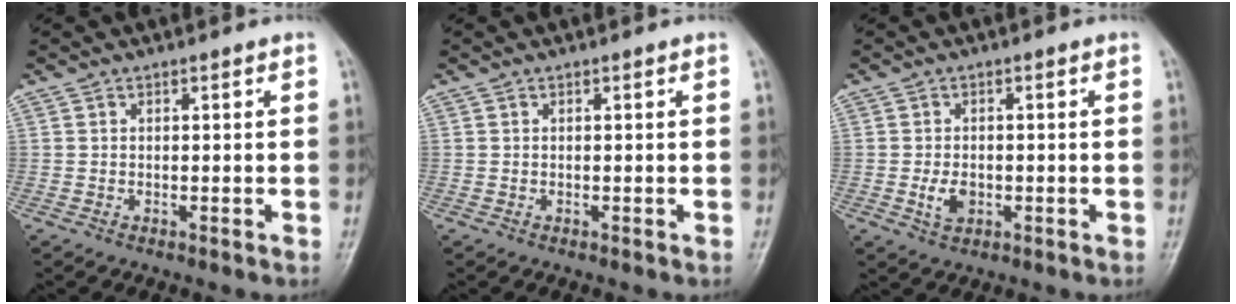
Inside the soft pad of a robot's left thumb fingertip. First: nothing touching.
{"total": 0.0}
{"total": 3.7, "force": [-0.8, 2.5, 2.6], "torque": [-0.043, -0.001, -0.012]}